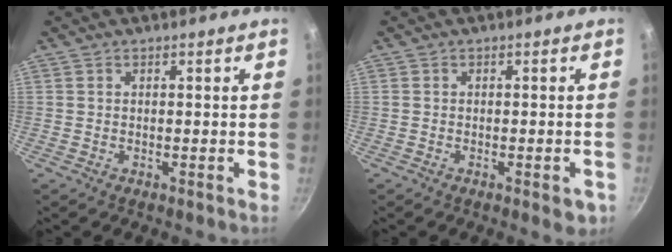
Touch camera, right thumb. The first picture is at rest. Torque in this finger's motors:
{"motor_torque": [0.38, 0.18, 0.22, -0.24, 0.05]}